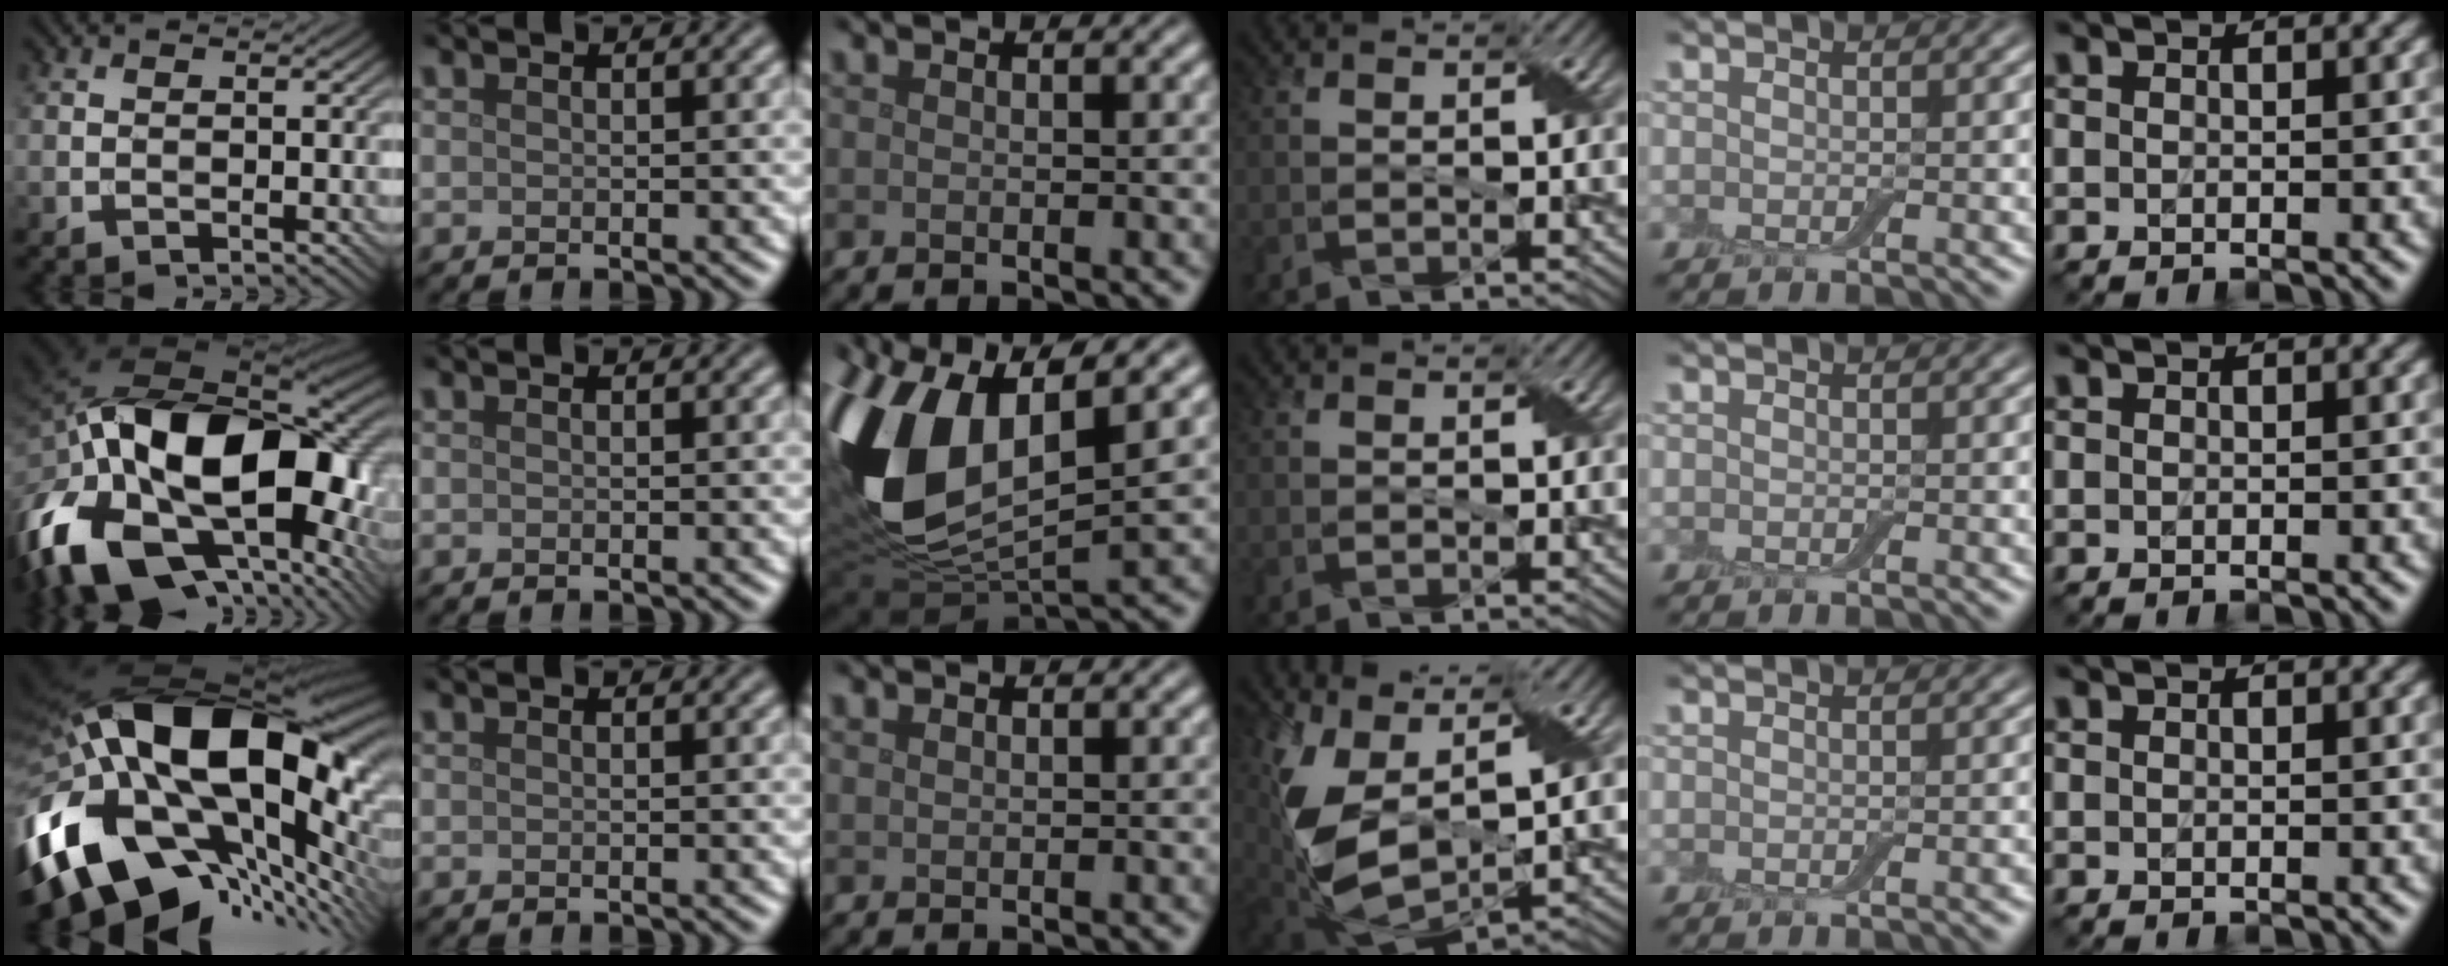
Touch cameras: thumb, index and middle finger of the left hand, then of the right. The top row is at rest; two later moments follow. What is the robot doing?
{"motion": "wrap", "object": "adhesive wrap"}